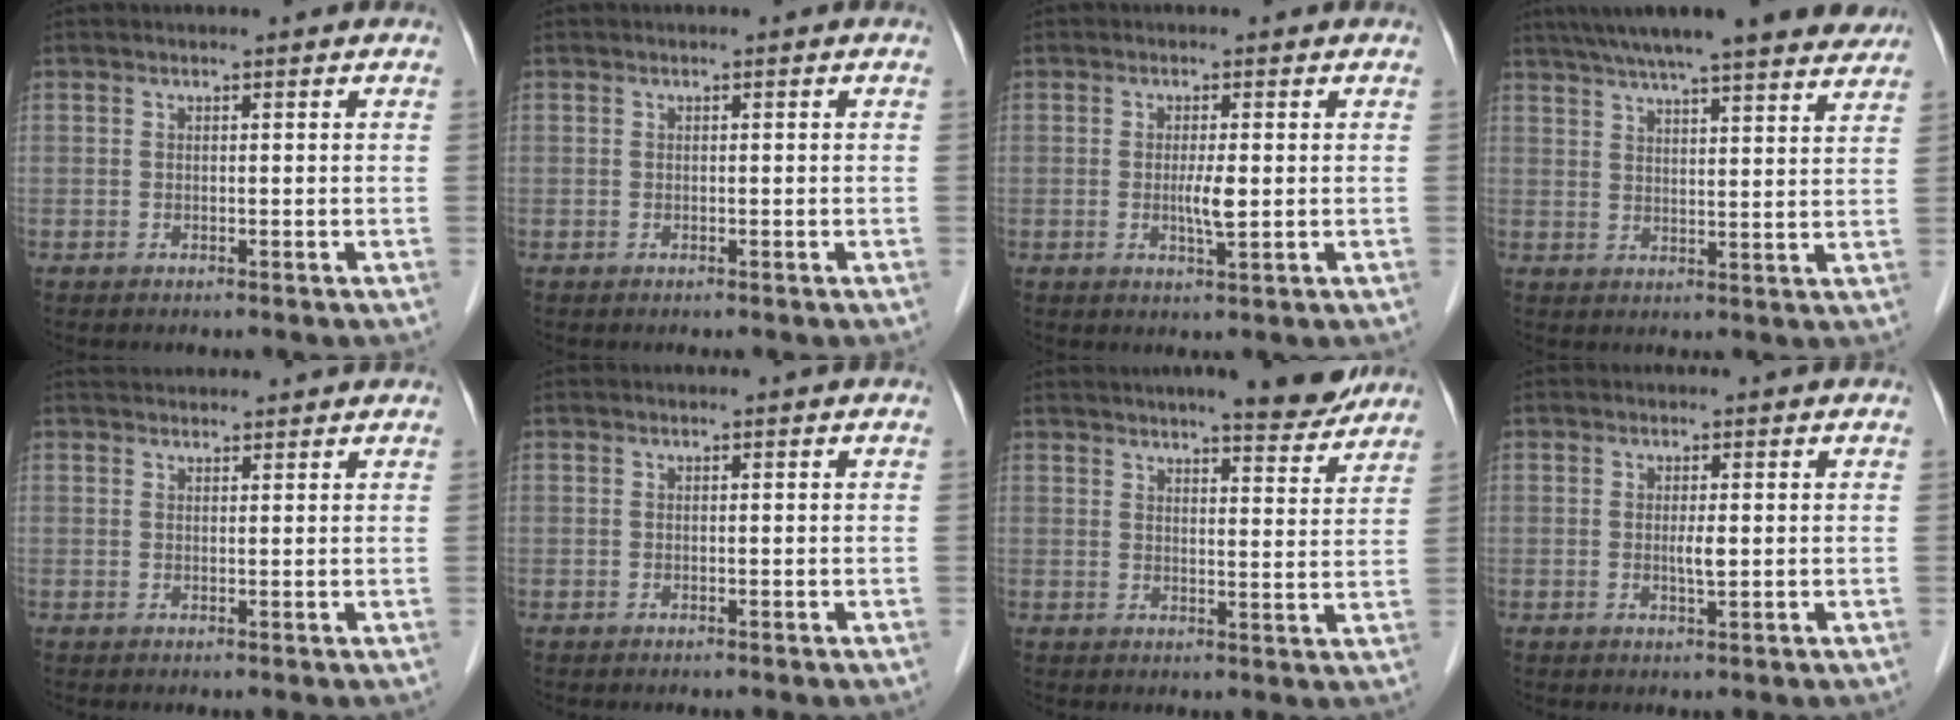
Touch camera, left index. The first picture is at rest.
{"total": 0.0}
{"total": 2.8, "force": [0.1, 0.2, 2.8], "torque": [-0.054, -0.004, 0.003]}
{"total": 21.4, "force": [18.3, 2.6, 10.8], "torque": [-0.171, 0.031, 0.243]}
{"total": 6.0, "force": [5.8, 1.1, 1.3], "torque": [-0.016, 0.038, 0.077]}
{"total": 0.0}
{"total": 9.4, "force": [8.2, 0.9, 4.4], "torque": [-0.057, -0.003, 0.102]}
{"total": 1.6, "force": [0.2, 0.1, 1.6], "torque": [-0.032, -0.002, 0.005]}